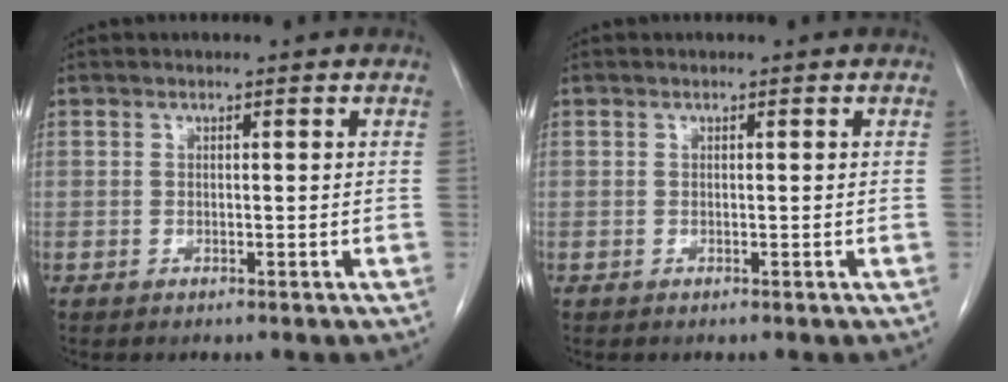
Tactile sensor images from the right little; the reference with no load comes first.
{"total": 0.0}